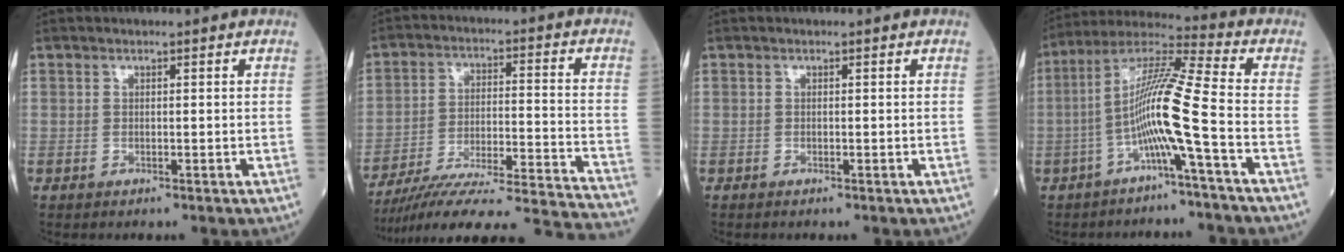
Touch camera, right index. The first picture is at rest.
{"total": 26.8, "force": [-24.6, -0.7, 10.5], "torque": [-0.097, -0.026, -0.346]}
{"total": 0.0}
{"total": 10.7, "force": [-3.3, -1.6, 10.0], "torque": [-0.198, 0.017, -0.067]}